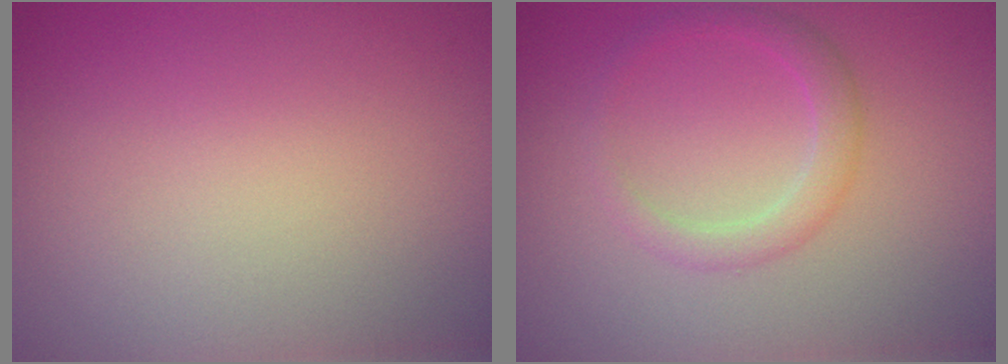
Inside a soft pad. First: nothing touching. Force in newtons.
{"total": 2.1, "press": 2.1, "slide": 0.1}